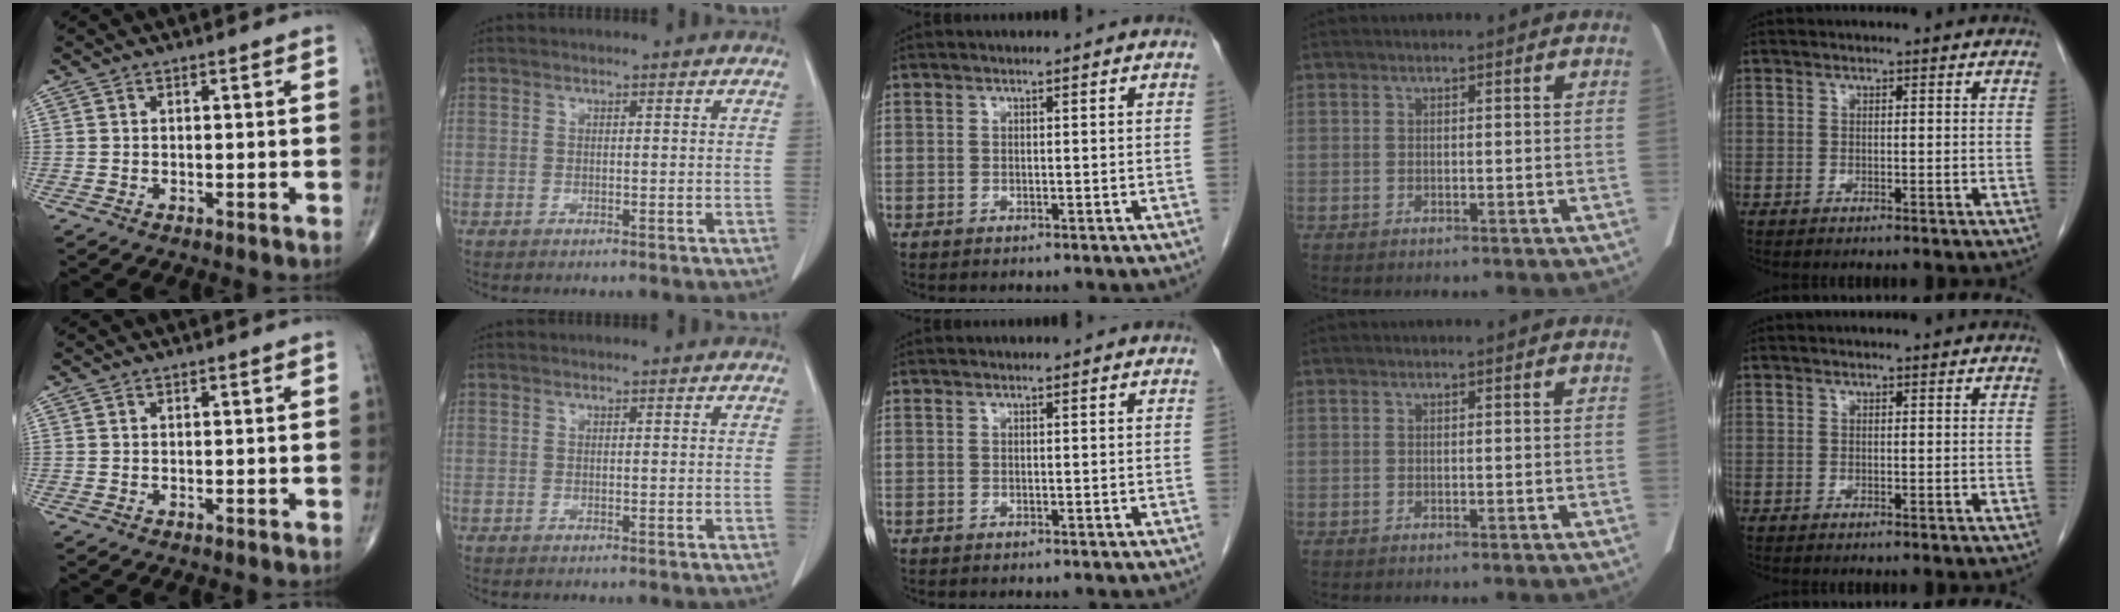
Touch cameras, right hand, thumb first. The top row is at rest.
{}